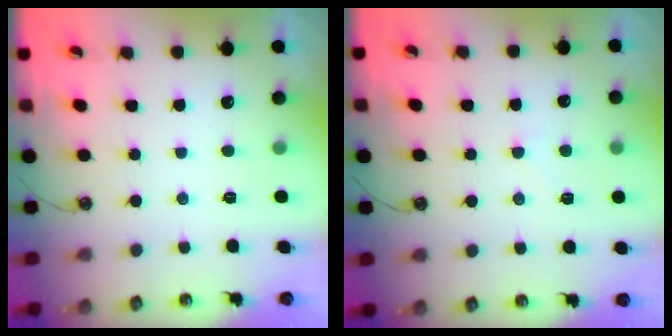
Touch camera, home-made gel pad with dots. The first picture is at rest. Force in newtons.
{"total": 2.9, "press": 2.7, "slide": 1.1}